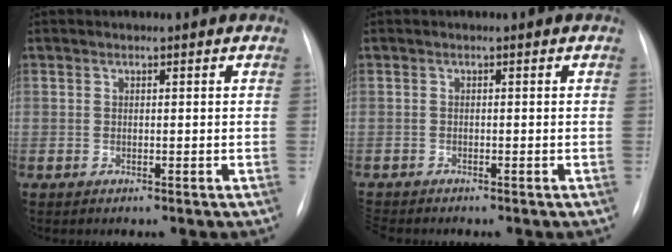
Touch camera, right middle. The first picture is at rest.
{"total": 1.8, "force": [-1.8, 0.4, 0.2], "torque": [-0.002, -0.008, -0.029]}